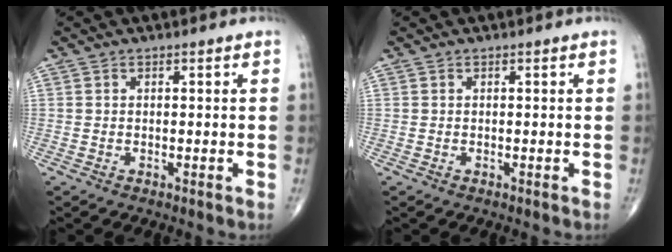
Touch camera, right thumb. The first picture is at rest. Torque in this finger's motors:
{"motor_torque": [0.00, 0.01, 0.00, 0.00, 0.00]}